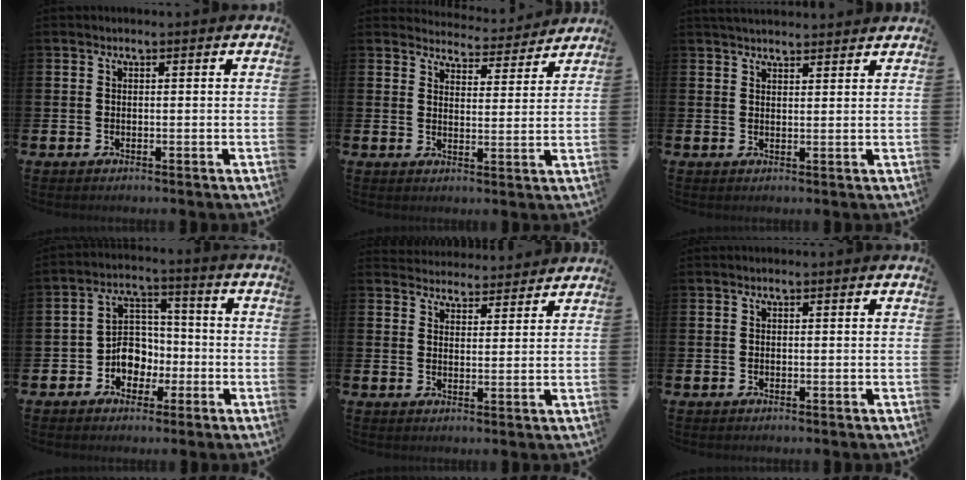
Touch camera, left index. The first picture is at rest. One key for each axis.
{"total": 4.4, "fx": 4.4, "fy": 0.8, "fz": 0.1, "tx": -0.004, "ty": -0.039, "tz": 0.071}
{"total": 3.0, "fx": 3.0, "fy": 0.3, "fz": 0.3, "tx": -0.010, "ty": -0.011, "tz": 0.055}
{"total": 5.5, "fx": -1.4, "fy": 4.8, "fz": 2.2, "tx": -0.044, "ty": 0.006, "tz": -0.031}
{"total": 4.1, "fx": 4.0, "fy": 0.8, "fz": -0.4, "tx": -0.004, "ty": -0.026, "tz": 0.072}
{"total": 0.0}